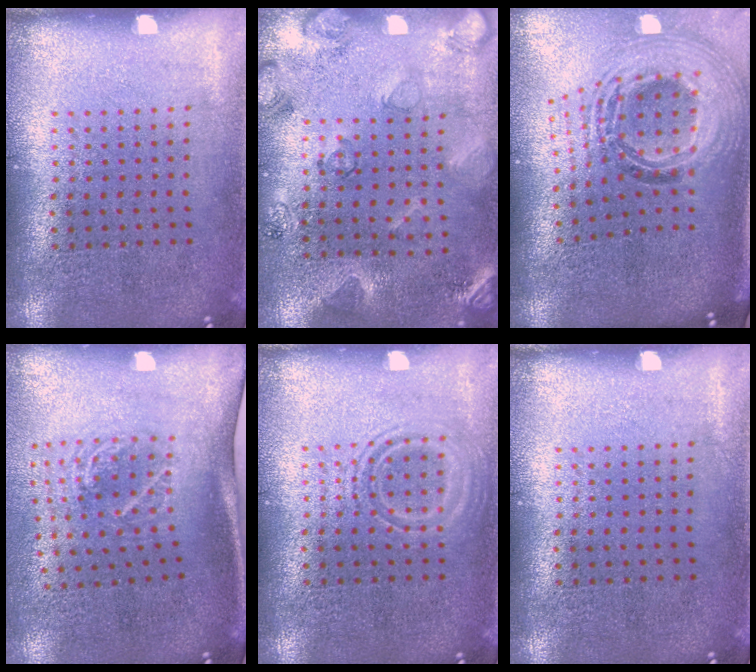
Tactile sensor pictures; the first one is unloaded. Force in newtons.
{"total": 2.1, "press": 2.0, "slide": 0.8}
{"total": 2.1, "press": 1.6, "slide": 1.4}
{"total": 2.0, "press": 1.3, "slide": 1.5}
{"total": 2.1, "press": 2.1, "slide": 0.3}
{"total": 0.0}